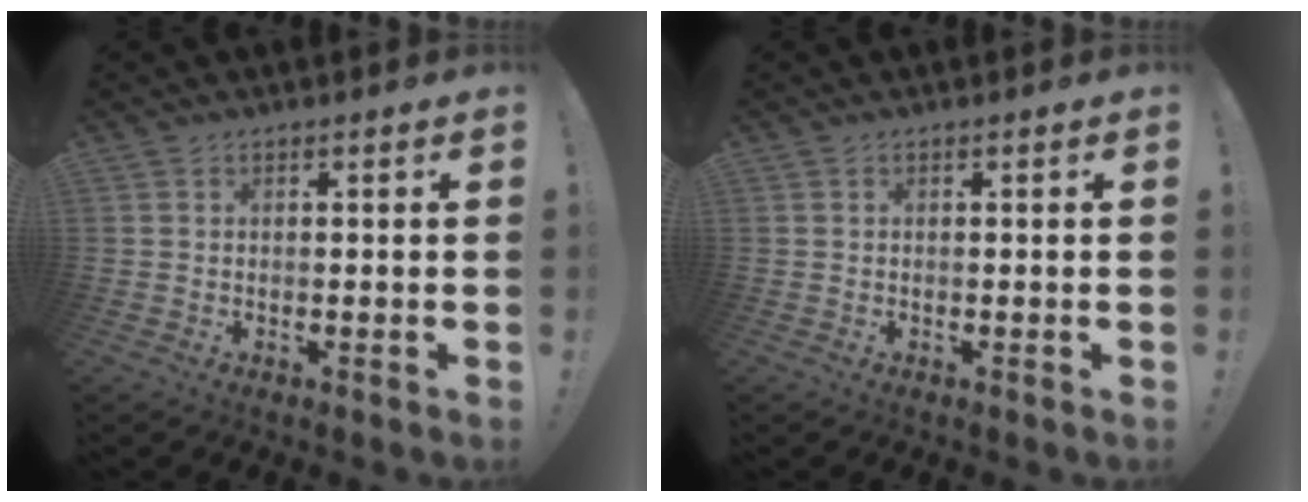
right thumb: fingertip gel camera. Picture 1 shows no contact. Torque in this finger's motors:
{"motor_torque": [0.00, 0.00, 0.00, 0.00, 0.00]}